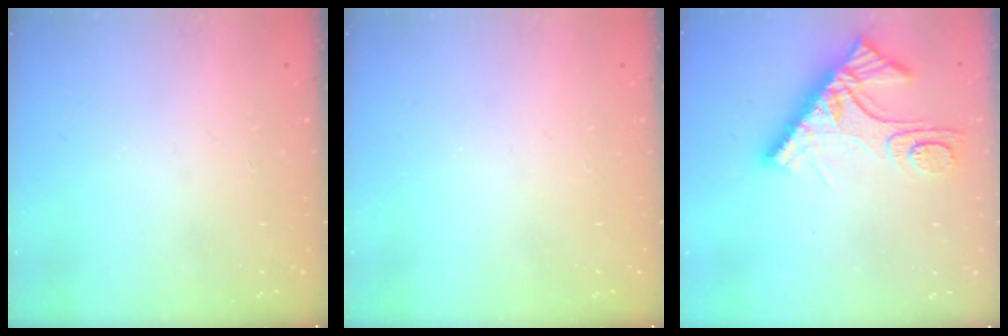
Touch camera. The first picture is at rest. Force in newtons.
{"total": 0.0}
{"total": 12.1, "press": 12.0, "slide": 1.1}